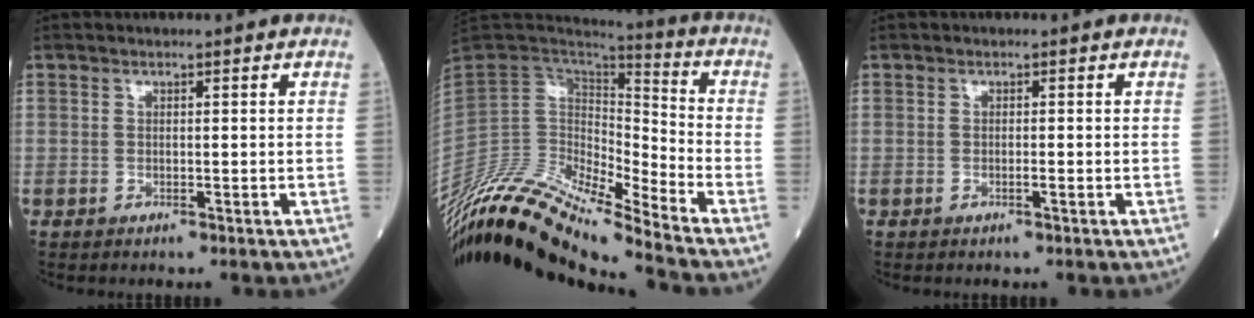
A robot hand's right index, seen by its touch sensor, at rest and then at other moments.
{"total": 16.7, "force": [-15.3, 0.9, 6.7], "torque": [-0.119, 0.050, -0.288]}
{"total": 0.6, "force": [-0.2, 0.0, 0.6], "torque": [-0.012, 0.000, -0.003]}